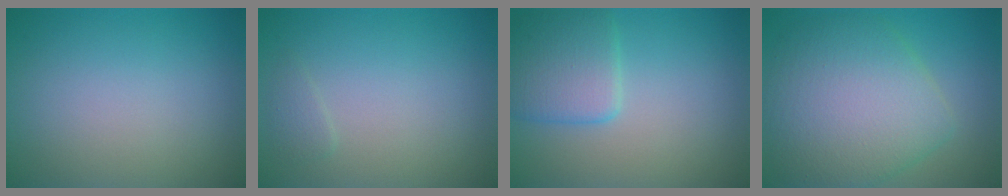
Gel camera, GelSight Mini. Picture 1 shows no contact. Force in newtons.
{"total": 0.8, "press": 0.8, "slide": 0.1}
{"total": 3.7, "press": 3.6, "slide": 0.2}
{"total": 8.5, "press": 8.5, "slide": 0.2}